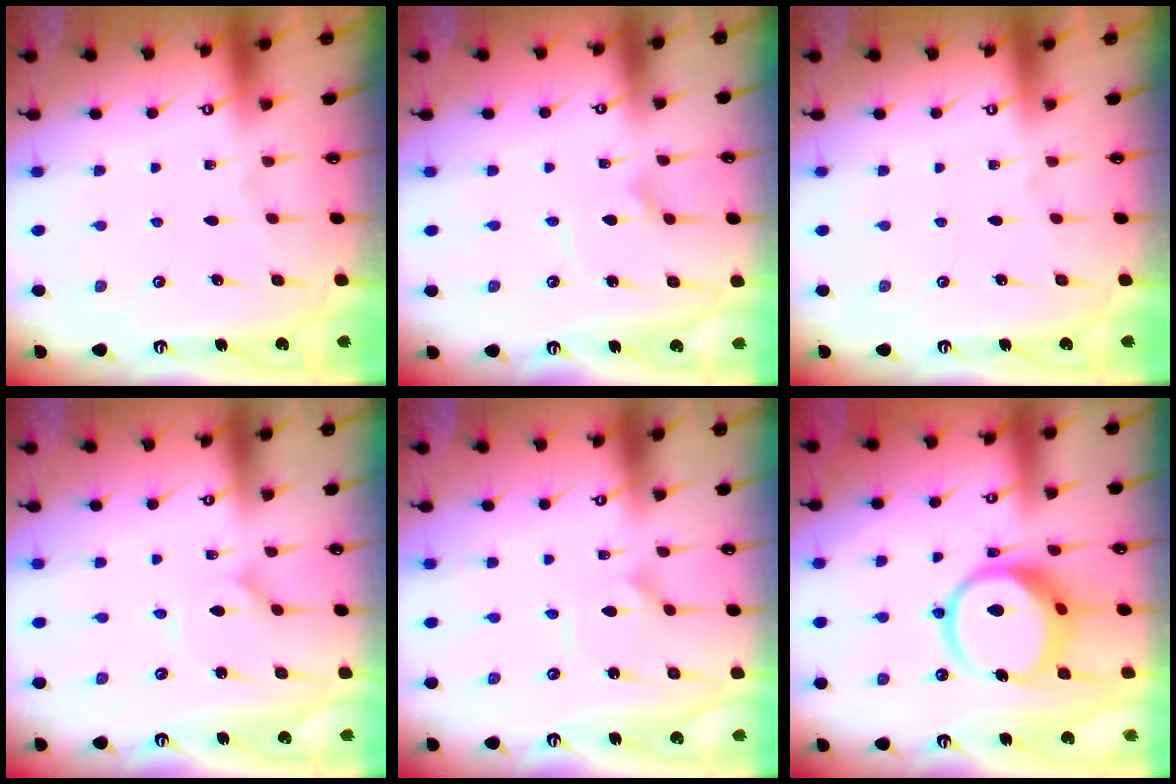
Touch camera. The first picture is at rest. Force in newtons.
{"total": 2.2, "press": 2.2, "slide": 0.2}
{"total": 0.0}
{"total": 1.2, "press": 1.2, "slide": 0.2}
{"total": 2.1, "press": 2.1, "slide": 0.1}
{"total": 14.6, "press": 14.5, "slide": 1.8}